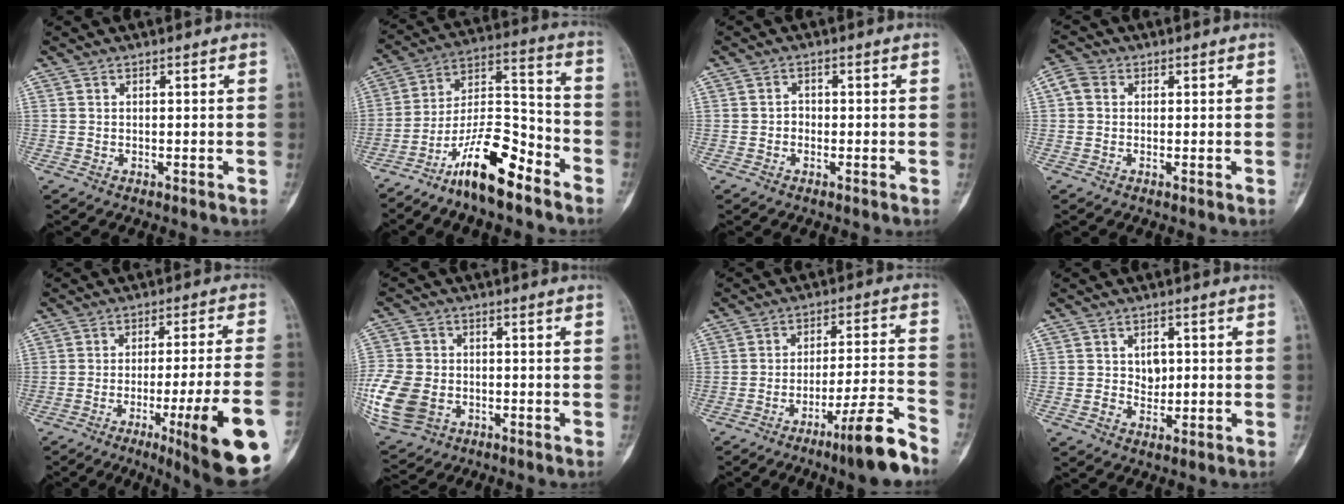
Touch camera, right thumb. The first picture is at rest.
{"total": 14.8, "force": [-10.1, 4.4, 9.8], "torque": [-0.167, 0.089, -0.185]}
{"total": 1.5, "force": [-0.5, 1.3, 0.7], "torque": [0.002, 0.007, -0.011]}
{"total": 3.2, "force": [0.6, 2.8, 1.5], "torque": [-0.024, 0.011, 0.008]}
{"total": 19.6, "force": [-7.8, 1.7, 17.9], "torque": [-0.204, 0.010, -0.106]}
{"total": 17.1, "force": [-4.6, 13.1, 10.0], "torque": [-0.257, 0.000, -0.076]}
{"total": 11.9, "force": [-8.4, 0.3, 8.4], "torque": [-0.126, 0.058, -0.137]}
{"total": 3.6, "force": [0.3, 2.8, 2.2], "torque": [-0.005, 0.002, 0.005]}